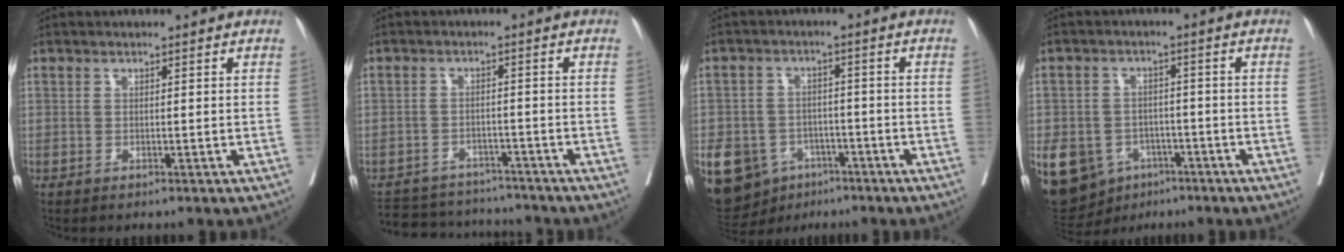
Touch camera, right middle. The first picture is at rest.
{"total": 10.3, "force": [-9.6, 3.2, 1.4], "torque": [-0.028, 0.008, -0.133]}
{"total": 15.6, "force": [-7.5, 12.1, 6.4], "torque": [-0.166, 0.006, -0.106]}
{"total": 18.4, "force": [-8.2, 14.4, 8.0], "torque": [-0.225, -0.001, -0.113]}